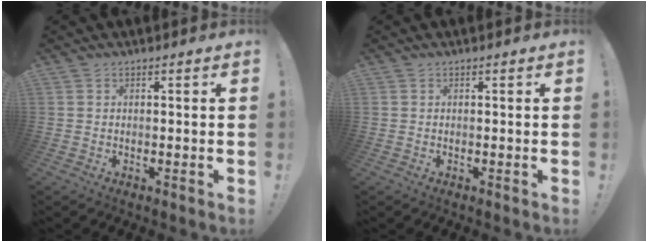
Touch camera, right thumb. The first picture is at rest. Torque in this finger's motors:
{"motor_torque": [-0.07, -0.01, 0.02, -0.01, 0.00]}